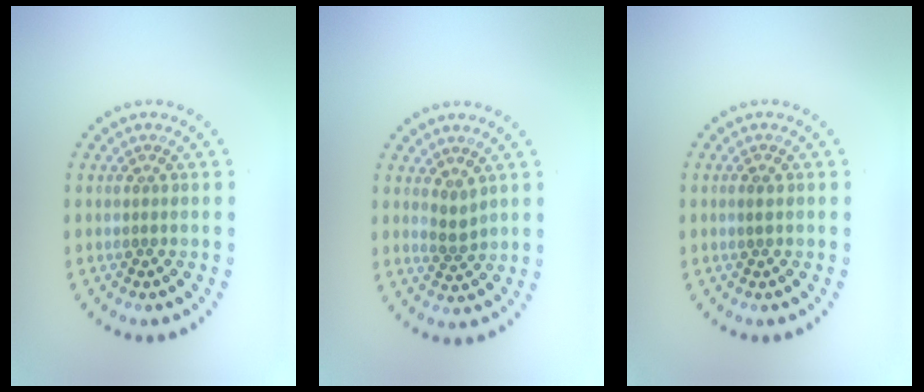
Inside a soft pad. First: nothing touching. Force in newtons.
{"total": 1.4, "press": 1.2, "slide": 0.8}
{"total": 0.7, "press": 0.7, "slide": 0.2}